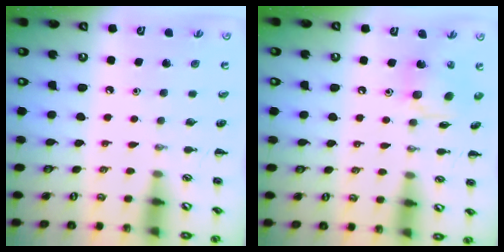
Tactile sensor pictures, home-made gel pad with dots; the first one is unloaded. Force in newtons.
{"total": 8.4, "press": 8.4, "slide": 0.7}